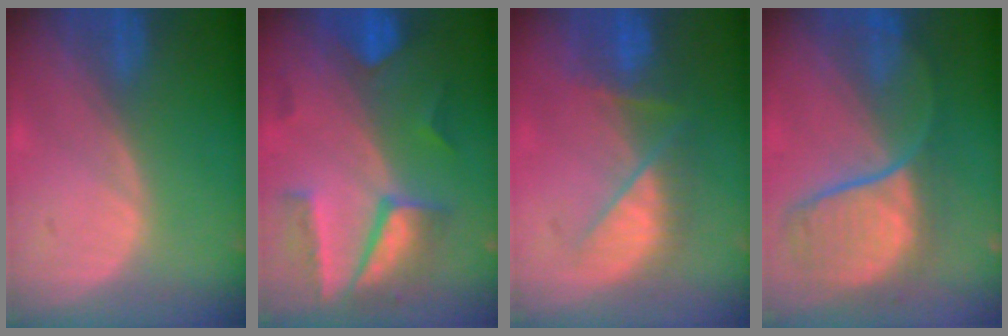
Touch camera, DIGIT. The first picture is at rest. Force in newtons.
{"total": 8.7, "press": 7.8, "slide": 3.9}
{"total": 7.6, "press": 7.1, "slide": 2.6}
{"total": 9.1, "press": 8.7, "slide": 2.9}